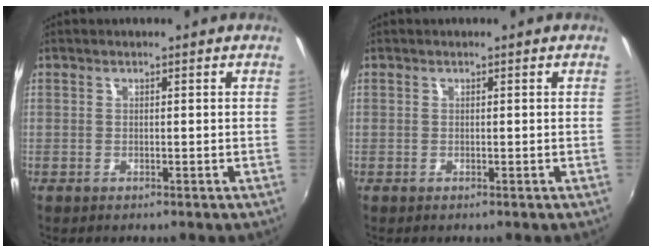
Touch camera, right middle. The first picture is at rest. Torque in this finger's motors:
{"motor_torque": [0.09, -0.19, 0.02, 0.00]}